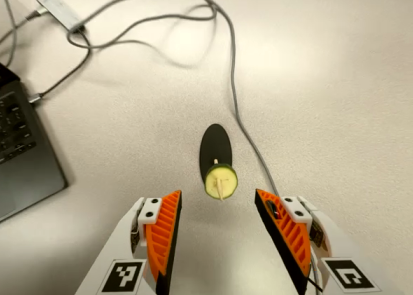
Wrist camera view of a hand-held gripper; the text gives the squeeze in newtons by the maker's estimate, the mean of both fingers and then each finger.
{"total": 0.0}